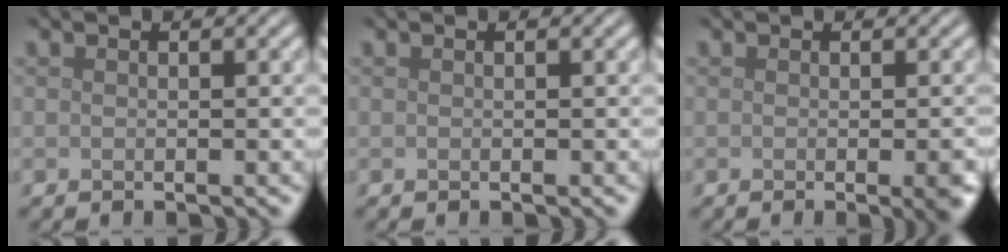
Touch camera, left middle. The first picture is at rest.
{"total": 0.0}
{"total": 3.1, "force": [-0.8, 0.9, 2.9], "torque": [-0.027, -0.004, -0.008]}